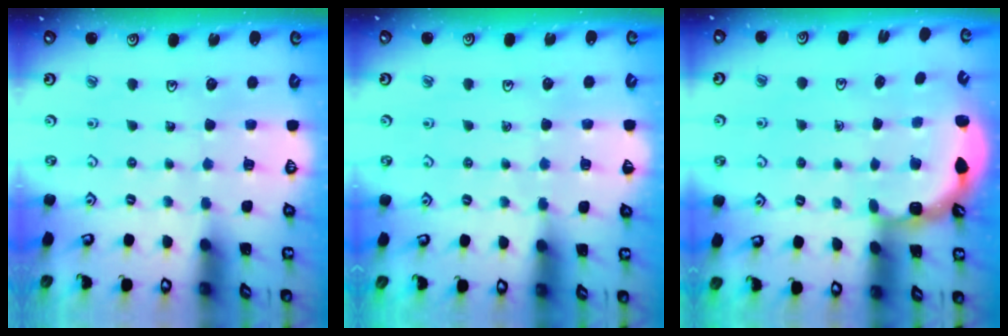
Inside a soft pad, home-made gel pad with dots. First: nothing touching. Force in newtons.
{"total": 2.7, "press": 2.7, "slide": 0.4}
{"total": 3.2, "press": 2.7, "slide": 1.7}